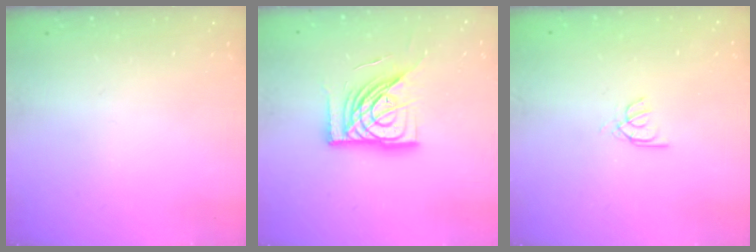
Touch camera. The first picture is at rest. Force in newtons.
{"total": 16.5, "press": 16.3, "slide": 2.1}
{"total": 2.6, "press": 2.6, "slide": 0.2}